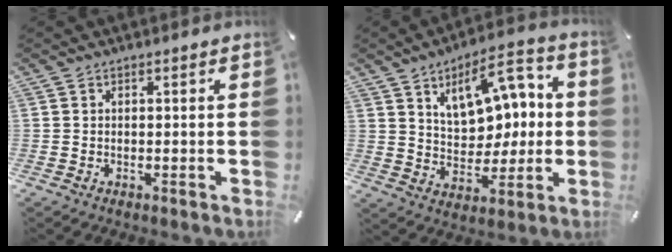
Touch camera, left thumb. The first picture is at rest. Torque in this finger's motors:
{"motor_torque": [0.95, 1.59, 0.84, 0.42, 0.43]}